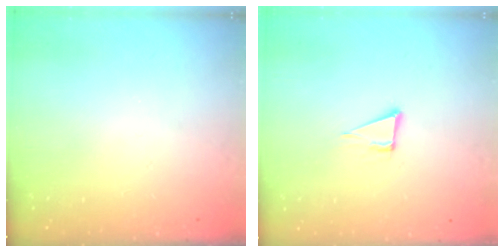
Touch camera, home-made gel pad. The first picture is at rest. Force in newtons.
{"total": 5.4, "press": 4.4, "slide": 3.1}